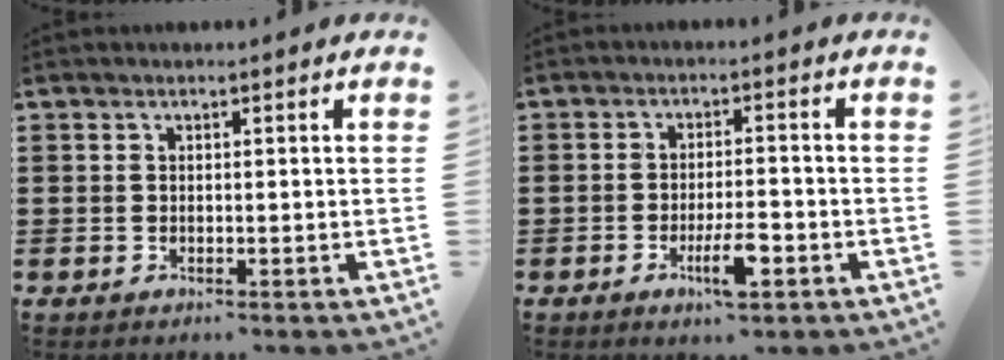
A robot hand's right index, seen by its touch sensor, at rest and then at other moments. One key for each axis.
{"total": 5.7, "fx": -2.5, "fy": 1.5, "fz": 4.9, "tx": -0.090, "ty": -0.005, "tz": -0.044}